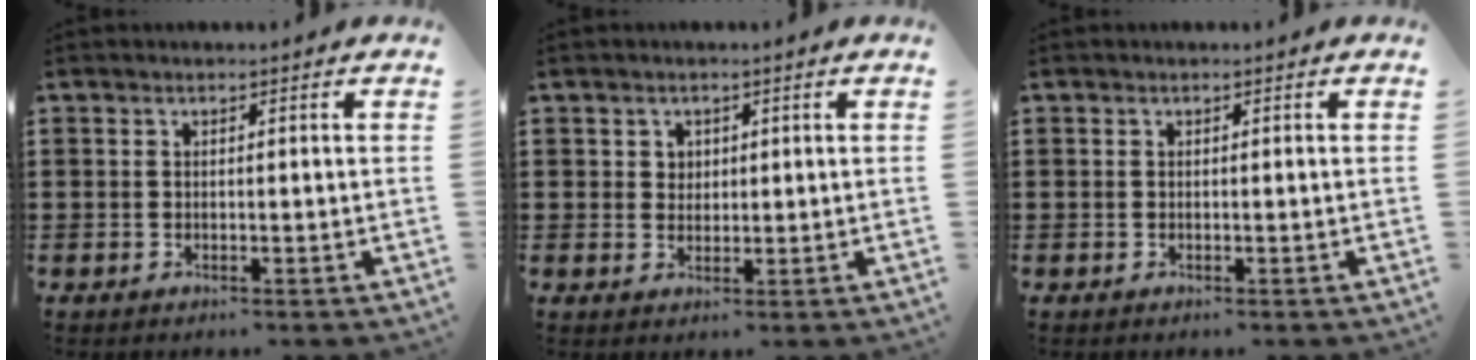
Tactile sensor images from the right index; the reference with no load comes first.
{"total": 1.9, "force": [0.8, 1.7, 0.4], "torque": [-0.013, 0.009, 0.013]}
{"total": 0.0}